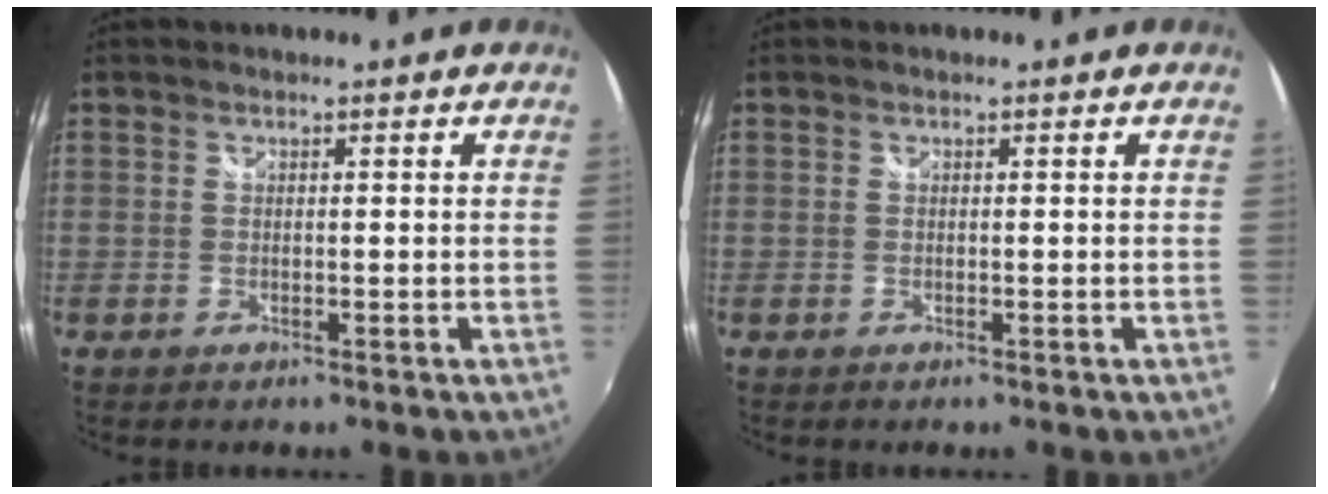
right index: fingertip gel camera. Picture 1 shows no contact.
{"total": 0.0}